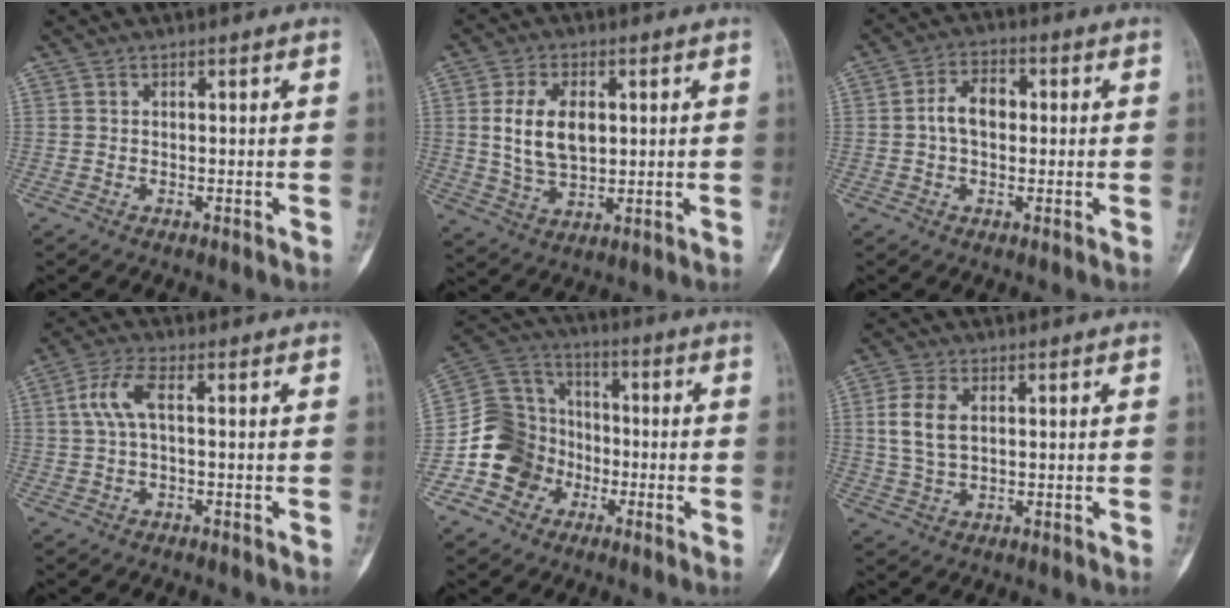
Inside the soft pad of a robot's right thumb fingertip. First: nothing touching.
{"total": 9.9, "force": [1.7, 5.9, 7.8], "torque": [-0.137, -0.011, 0.040]}
{"total": 6.3, "force": [0.2, 4.2, 4.7], "torque": [-0.070, 0.019, -0.004]}
{"total": 5.4, "force": [0.8, 2.0, 5.0], "torque": [-0.122, 0.017, 0.014]}
{"total": 13.1, "force": [-4.6, 11.7, 3.8], "torque": [-0.037, 0.068, -0.082]}
{"total": 6.4, "force": [1.3, 3.8, 5.0], "torque": [-0.108, -0.002, 0.028]}